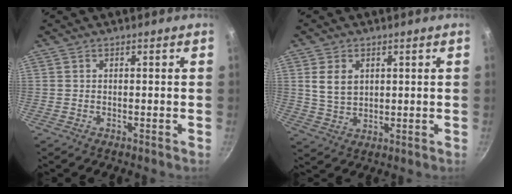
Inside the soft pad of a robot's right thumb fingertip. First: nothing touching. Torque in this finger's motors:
{"motor_torque": [1.02, 1.17, 1.04, 0.22, 0.26]}